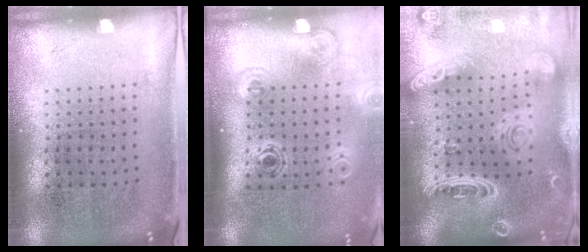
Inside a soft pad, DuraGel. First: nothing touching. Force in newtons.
{"total": 1.8, "press": 1.2, "slide": 1.4}
{"total": 2.8, "press": 2.4, "slide": 1.4}